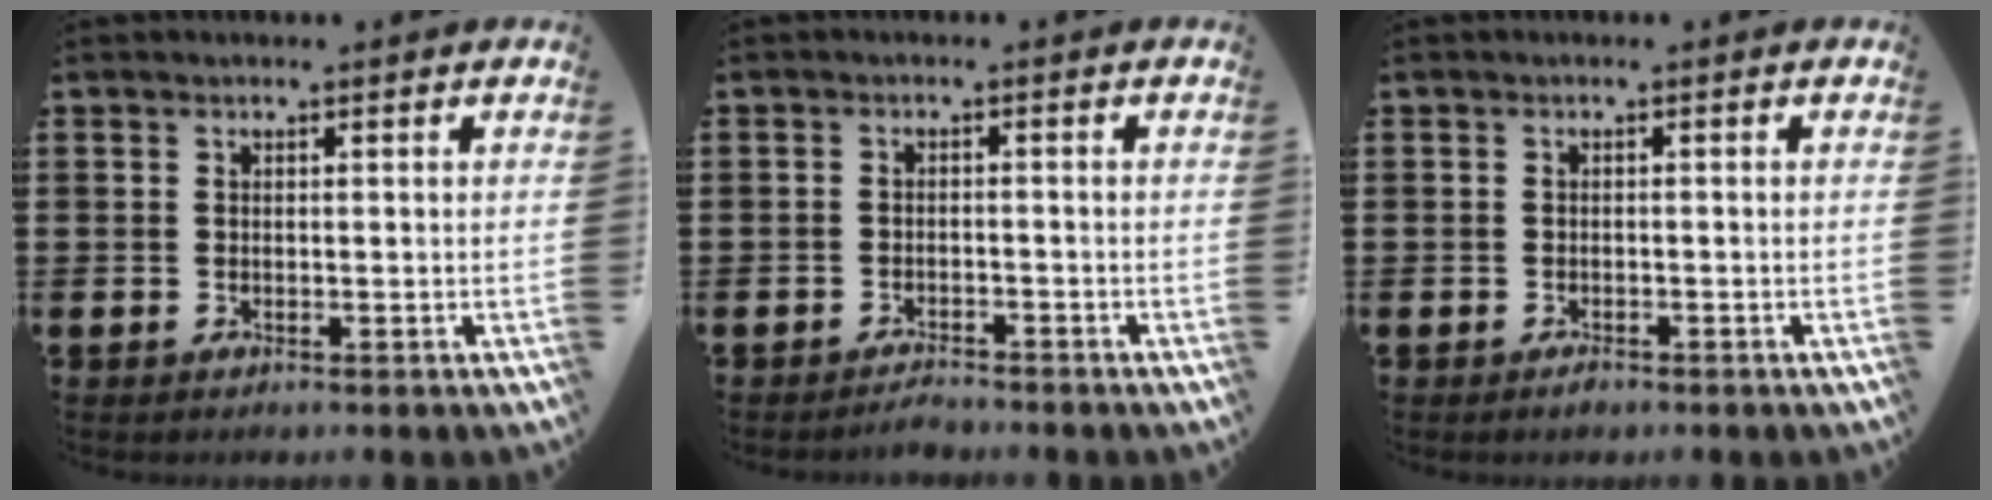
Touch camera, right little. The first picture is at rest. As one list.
[{"total": 1.6, "force": [-1.6, 0.1, 0.0], "torque": [-0.006, 0.003, -0.033]}, {"total": 0.6, "force": [-0.4, 0.4, 0.3], "torque": [0.000, -0.003, -0.011]}]